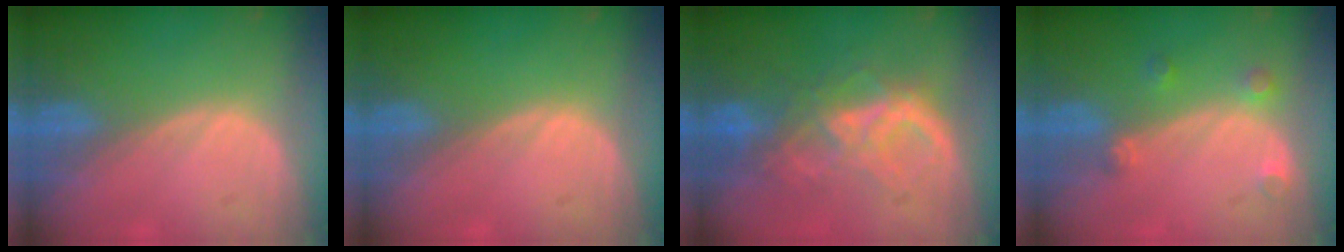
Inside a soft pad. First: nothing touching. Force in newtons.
{"total": 0.0}
{"total": 7.5, "press": 7.3, "slide": 1.6}
{"total": 2.6, "press": 2.6, "slide": 0.5}